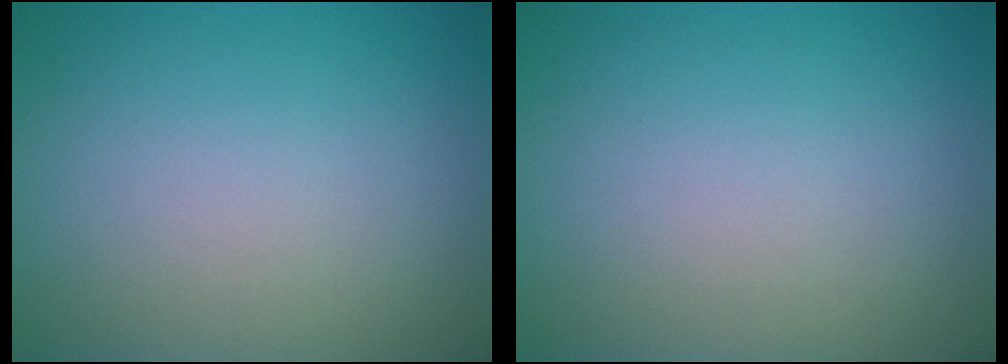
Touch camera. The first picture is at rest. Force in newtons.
{"total": 0.0}